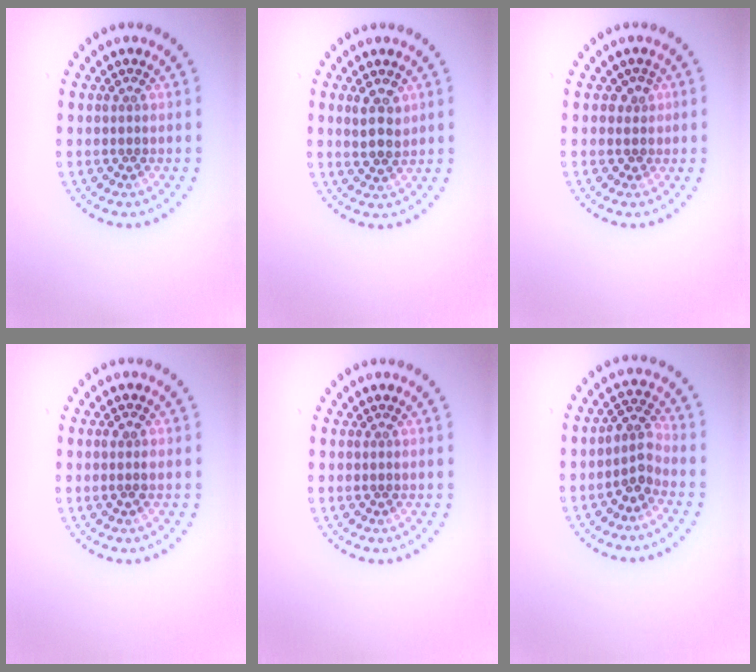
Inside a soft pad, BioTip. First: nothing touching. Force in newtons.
{"total": 2.4, "press": 2.2, "slide": 0.7}
{"total": 1.4, "press": 1.1, "slide": 0.9}
{"total": 1.0, "press": 0.9, "slide": 0.4}
{"total": 0.0}
{"total": 2.6, "press": 2.0, "slide": 1.7}